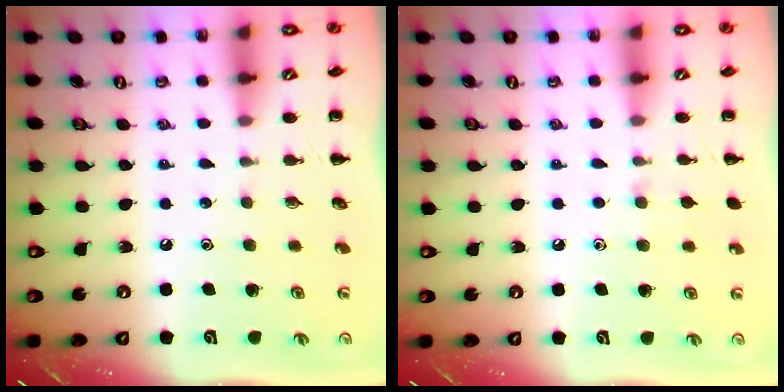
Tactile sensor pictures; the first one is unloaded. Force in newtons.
{"total": 4.4, "press": 4.0, "slide": 1.8}